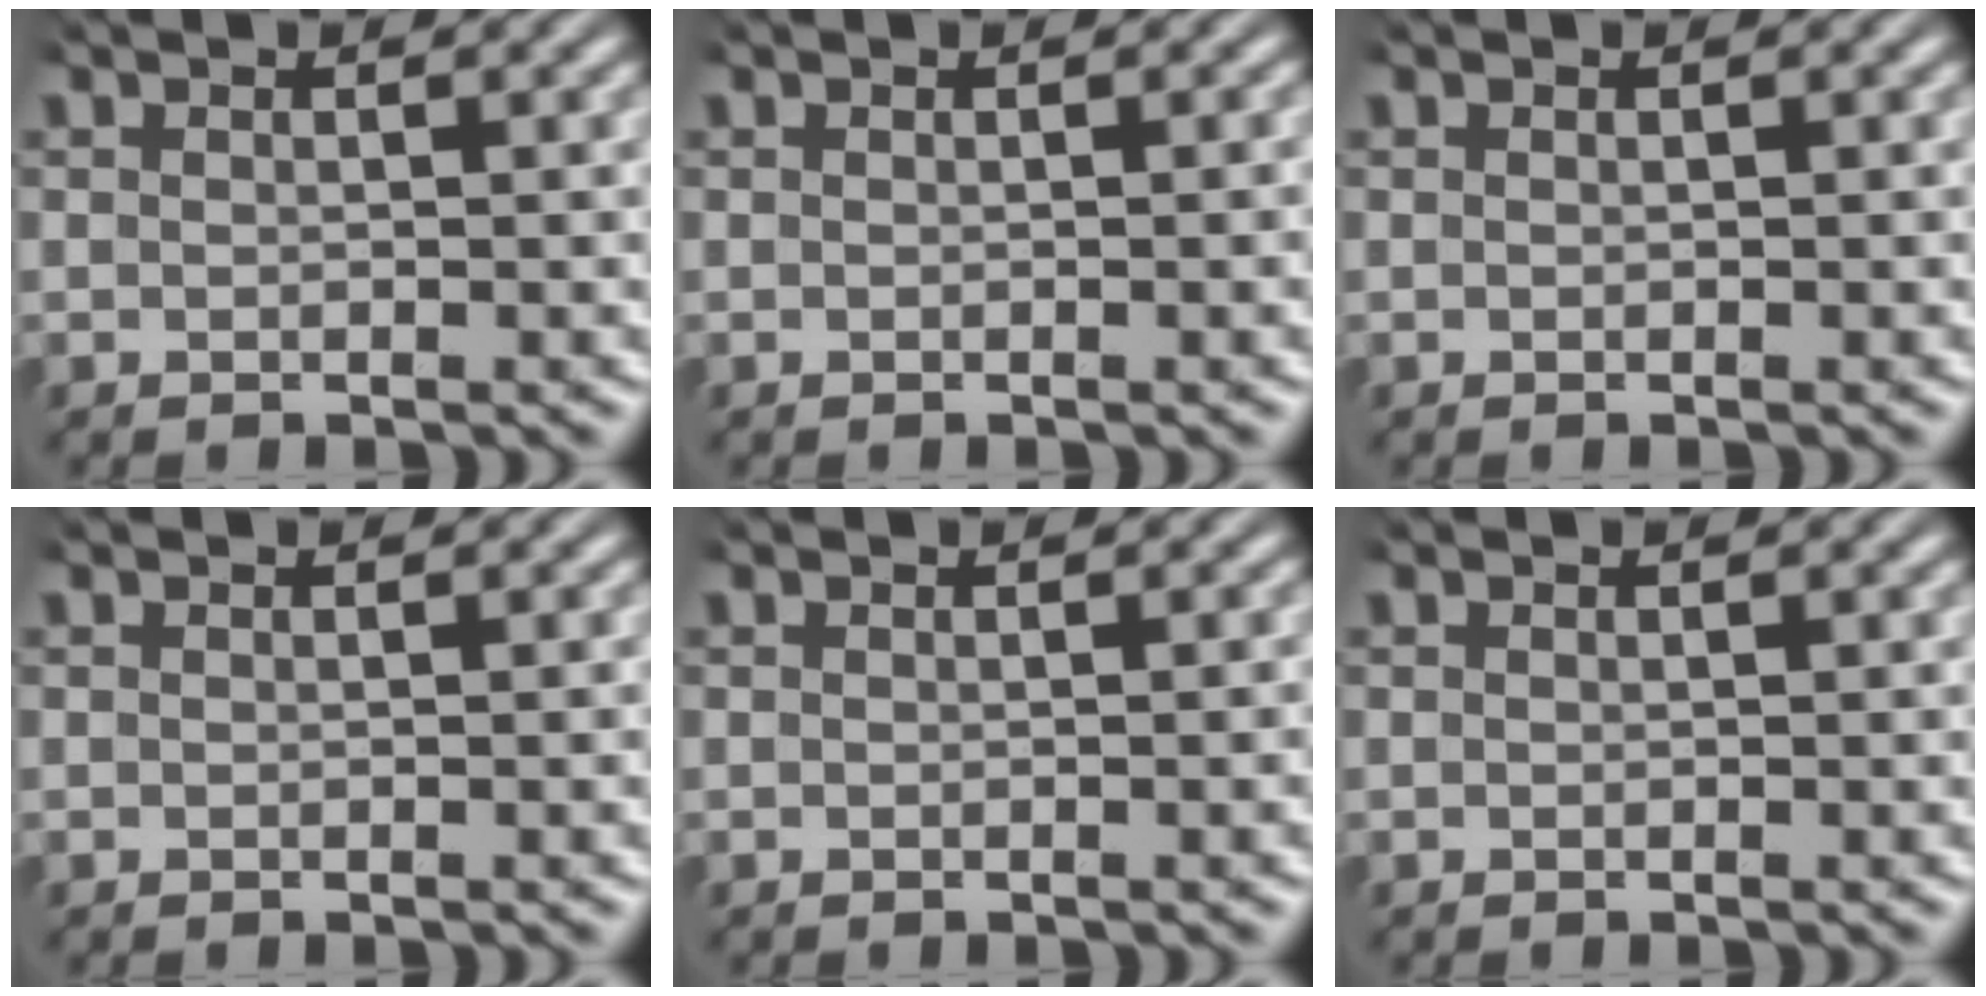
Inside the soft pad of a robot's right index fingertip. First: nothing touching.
{"total": 0.0}
{"total": 0.0}
{"total": 0.0}
{"total": 0.0}
{"total": 0.0}